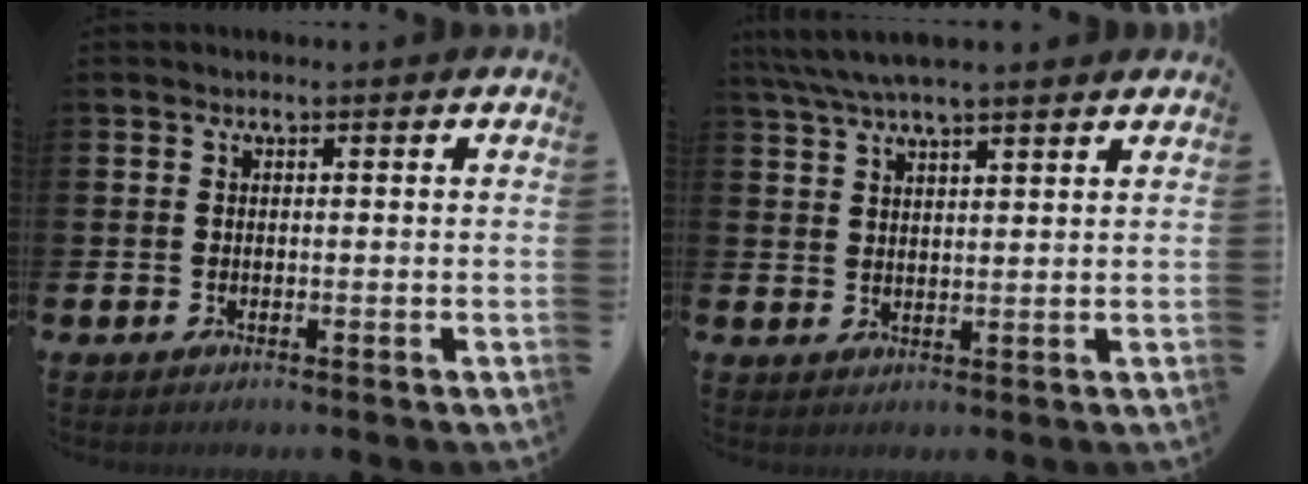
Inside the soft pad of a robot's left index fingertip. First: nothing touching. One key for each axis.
{"total": 5.4, "fx": 4.9, "fy": 0.7, "fz": 2.3, "tx": -0.061, "ty": -0.008, "tz": 0.090}